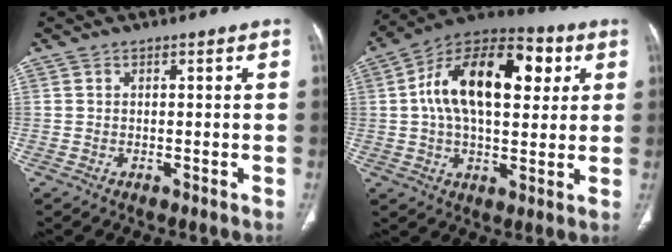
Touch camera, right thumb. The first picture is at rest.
{"total": 21.6, "force": [4.9, 11.7, 17.5], "torque": [-0.262, 0.020, 0.067]}